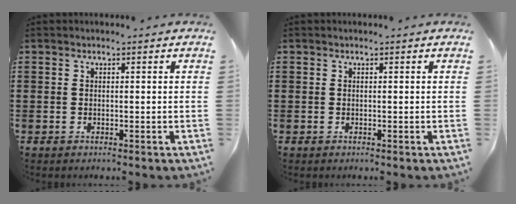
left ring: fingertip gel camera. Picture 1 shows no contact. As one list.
[{"total": 0.0}]